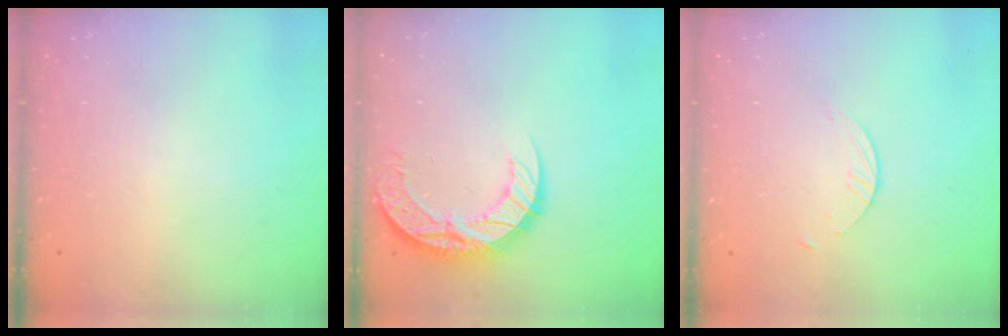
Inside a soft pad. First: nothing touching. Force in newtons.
{"total": 11.6, "press": 11.6, "slide": 0.9}
{"total": 2.1, "press": 2.1, "slide": 0.2}